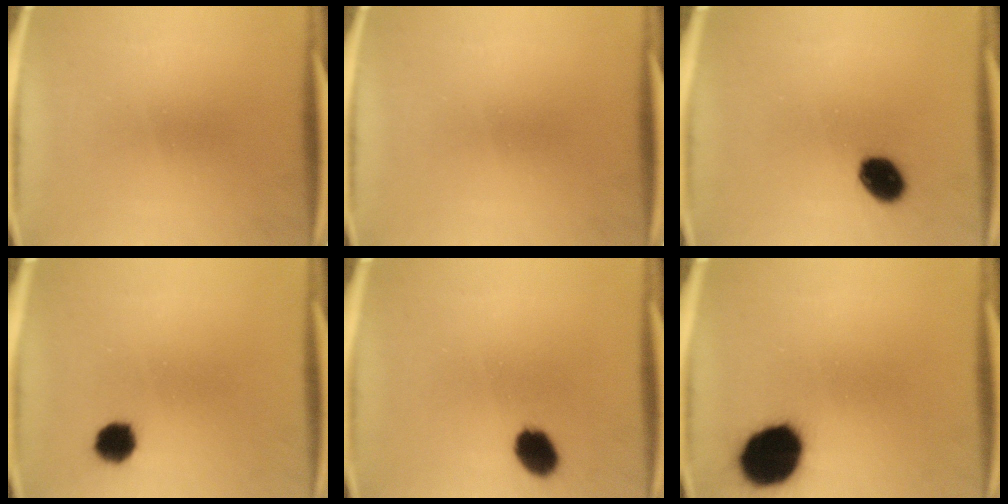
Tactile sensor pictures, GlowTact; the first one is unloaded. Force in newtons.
{"total": 0.0}
{"total": 7.5}
{"total": 4.9}
{"total": 6.4}
{"total": 16.7}